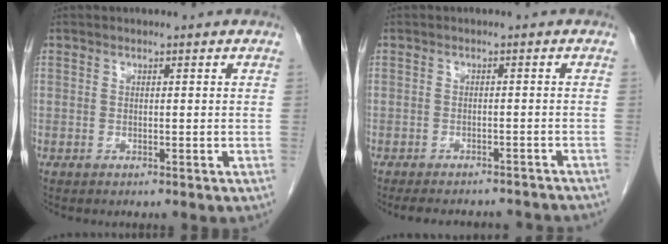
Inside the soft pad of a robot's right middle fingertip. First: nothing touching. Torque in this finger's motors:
{"motor_torque": [0.19, -0.17, 0.02, 0.01]}